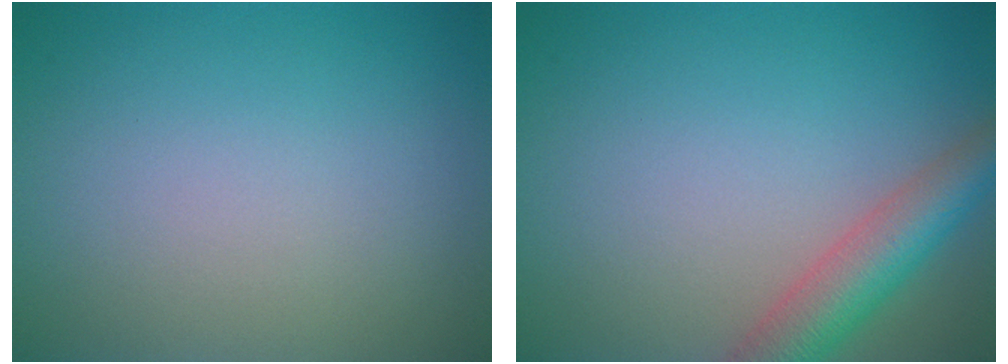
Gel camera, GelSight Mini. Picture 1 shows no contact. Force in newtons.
{"total": 4.9, "press": 4.9, "slide": 0.2}